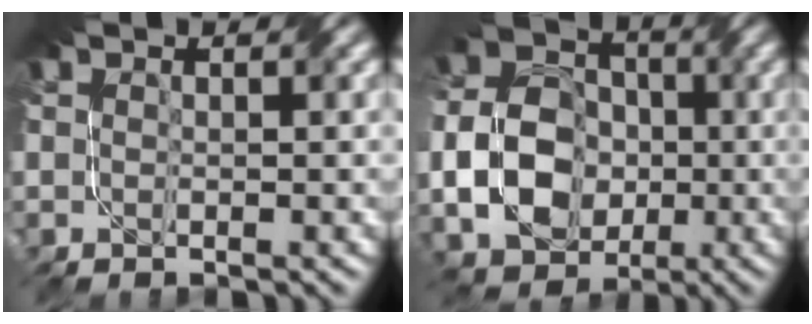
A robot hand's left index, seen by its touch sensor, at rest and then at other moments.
{"total": 8.2, "force": [-2.5, 6.3, 4.7], "torque": [-0.089, -0.004, -0.053]}